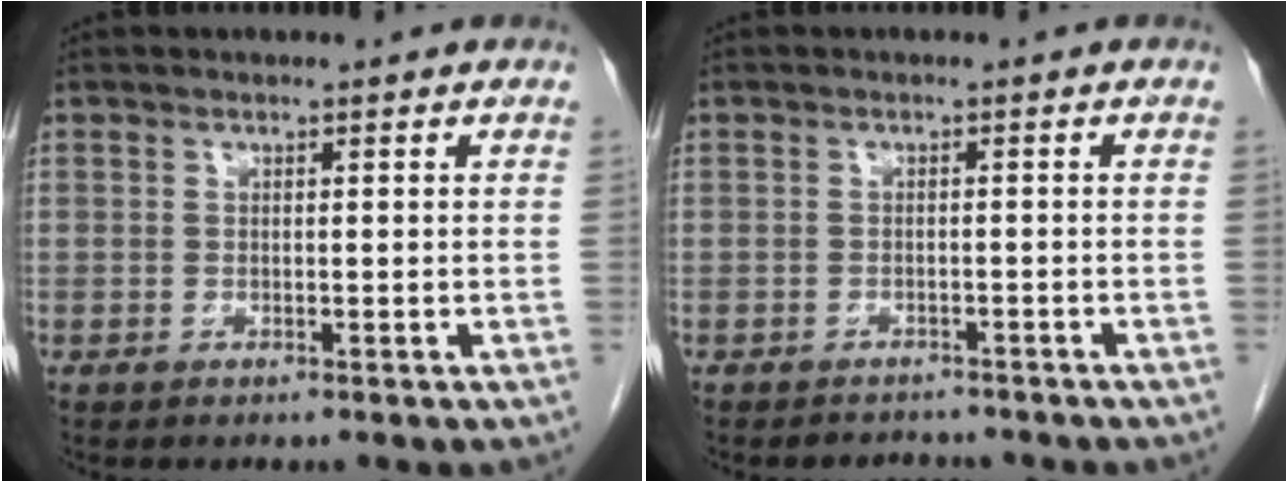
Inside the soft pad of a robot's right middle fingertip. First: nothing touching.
{"total": 3.0, "force": [-2.7, 1.1, 0.1], "torque": [-0.004, -0.002, -0.036]}